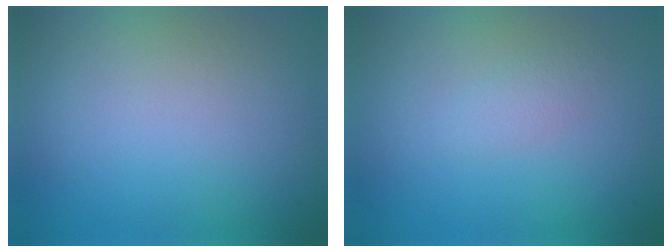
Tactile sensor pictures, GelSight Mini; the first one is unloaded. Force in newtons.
{"total": 1.1, "press": 1.1, "slide": 0.0}